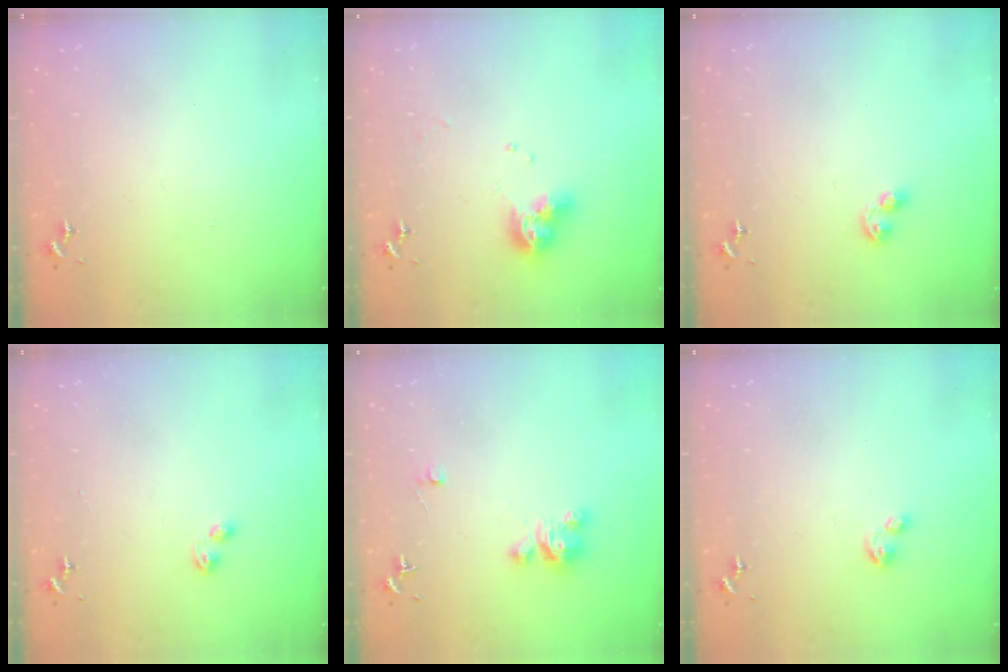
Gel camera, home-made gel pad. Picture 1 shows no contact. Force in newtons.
{"total": 9.7, "press": 9.7, "slide": 0.9}
{"total": 4.7, "press": 4.6, "slide": 0.6}
{"total": 3.8, "press": 3.8, "slide": 0.4}
{"total": 4.7, "press": 4.7, "slide": 0.3}
{"total": 3.6, "press": 3.5, "slide": 0.4}